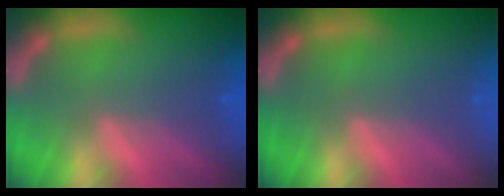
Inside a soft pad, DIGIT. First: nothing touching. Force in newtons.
{"total": 0.0}